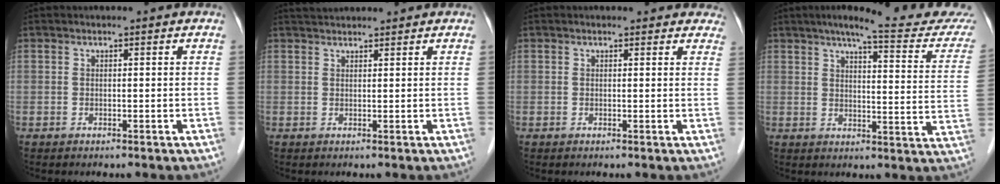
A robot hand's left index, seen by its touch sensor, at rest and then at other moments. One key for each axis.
{"total": 3.0, "fx": 2.9, "fy": 0.3, "fz": 0.7, "tx": -0.011, "ty": 0.033, "tz": 0.053}
{"total": 4.9, "fx": 4.5, "fy": 1.7, "fz": 1.4, "tx": 0.003, "ty": 0.006, "tz": 0.032}
{"total": 17.3, "fx": 15.4, "fy": 0.8, "fz": 7.9, "tx": -0.099, "ty": -0.039, "tz": 0.177}